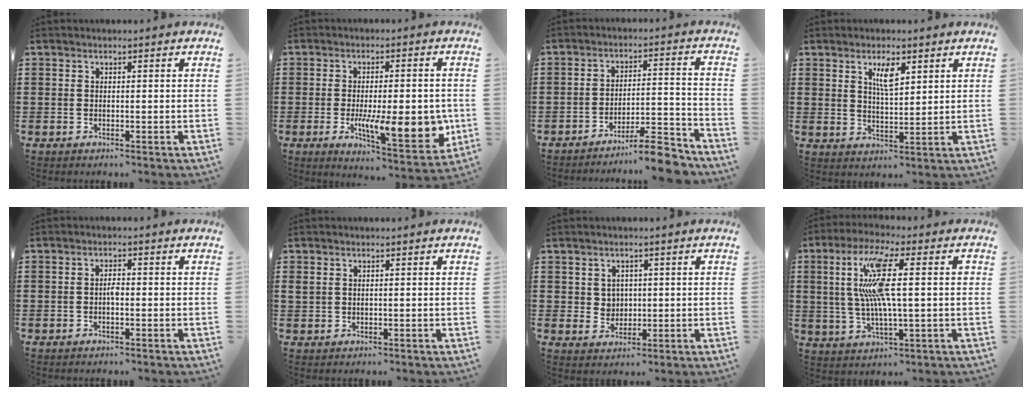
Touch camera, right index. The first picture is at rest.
{"total": 12.8, "force": [-2.6, 4.4, 11.7], "torque": [-0.168, -0.020, -0.035]}
{"total": 8.1, "force": [-7.3, 0.6, 3.4], "torque": [-0.045, 0.014, -0.135]}
{"total": 4.3, "force": [2.3, 1.3, 3.4], "torque": [-0.065, 0.002, 0.037]}
{"total": 1.5, "force": [-0.3, 0.5, 1.4], "torque": [-0.028, -0.001, -0.006]}
{"total": 1.1, "force": [0.5, 0.7, 0.6], "torque": [-0.014, 0.004, 0.010]}
{"total": 2.6, "force": [1.0, 2.3, 0.7], "torque": [-0.023, 0.010, 0.019]}
{"total": 11.6, "force": [1.7, 2.3, 11.2], "torque": [-0.234, -0.003, 0.018]}